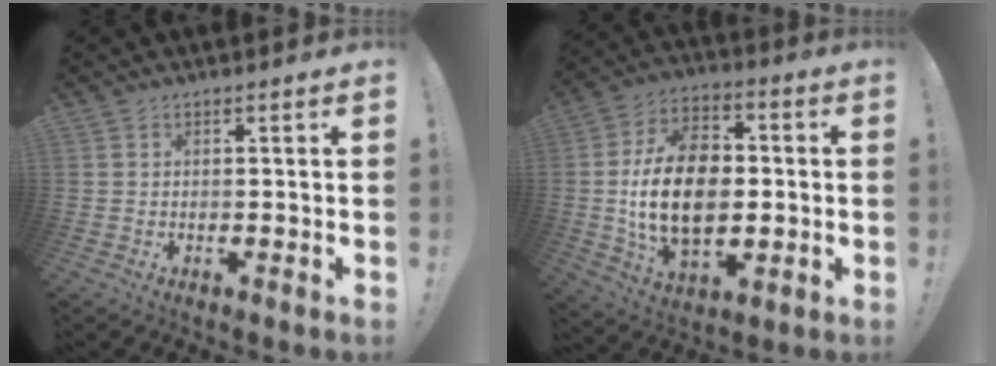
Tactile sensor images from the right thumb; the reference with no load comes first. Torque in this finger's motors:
{"motor_torque": [1.76, 3.25, 1.68, -1.10, 0.57]}